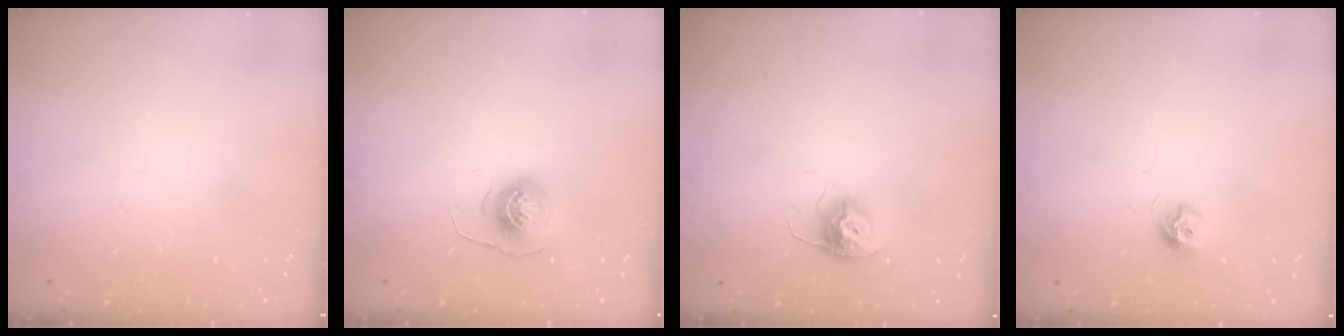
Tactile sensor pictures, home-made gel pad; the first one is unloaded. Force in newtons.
{"total": 6.0, "press": 6.0, "slide": 0.3}
{"total": 10.1, "press": 10.1, "slide": 0.7}
{"total": 6.7, "press": 6.6, "slide": 0.6}